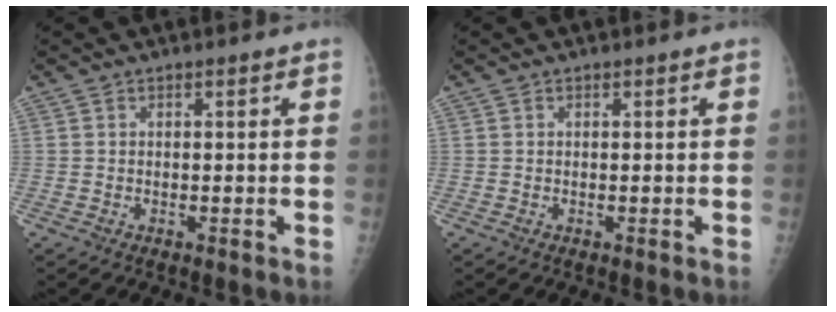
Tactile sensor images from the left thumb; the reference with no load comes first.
{"total": 0.0}